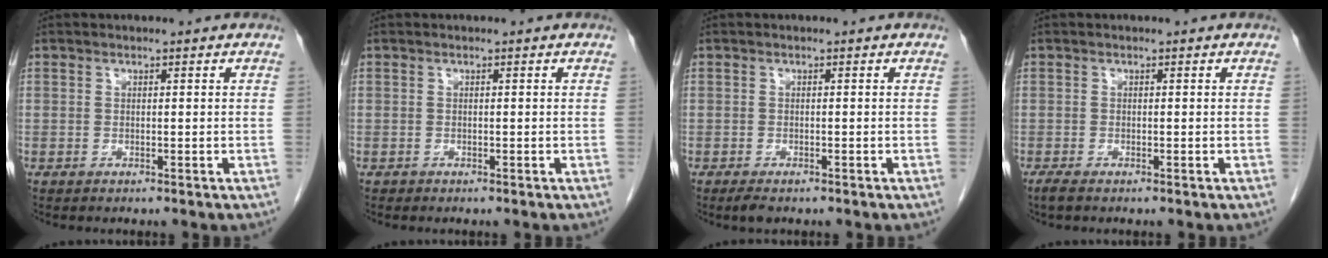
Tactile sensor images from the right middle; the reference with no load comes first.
{"total": 0.0}
{"total": 1.7, "force": [-1.2, 0.7, 1.0], "torque": [-0.020, -0.003, -0.015]}
{"total": 1.2, "force": [-0.9, 0.2, 0.7], "torque": [-0.023, -0.005, -0.019]}